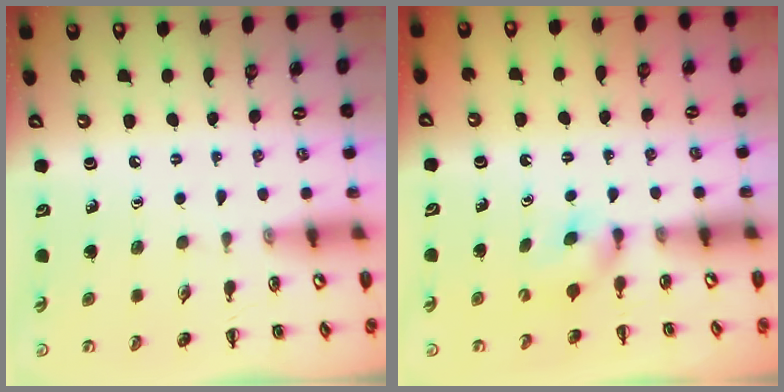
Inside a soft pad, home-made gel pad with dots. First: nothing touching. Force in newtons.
{"total": 3.0, "press": 2.8, "slide": 0.9}